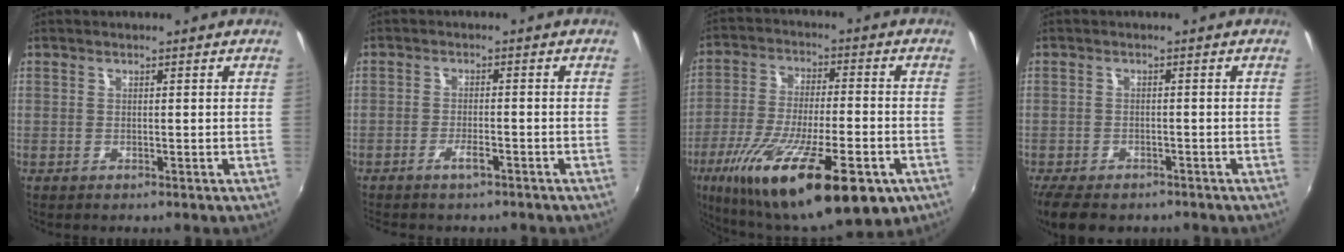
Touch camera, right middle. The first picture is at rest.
{"total": 2.7, "force": [-2.0, 0.6, 1.6], "torque": [-0.042, 0.001, -0.039]}
{"total": 25.4, "force": [-13.5, 7.4, 20.2], "torque": [-0.368, -0.072, -0.213]}
{"total": 7.6, "force": [-5.7, 3.6, 3.6], "torque": [-0.086, -0.020, -0.094]}